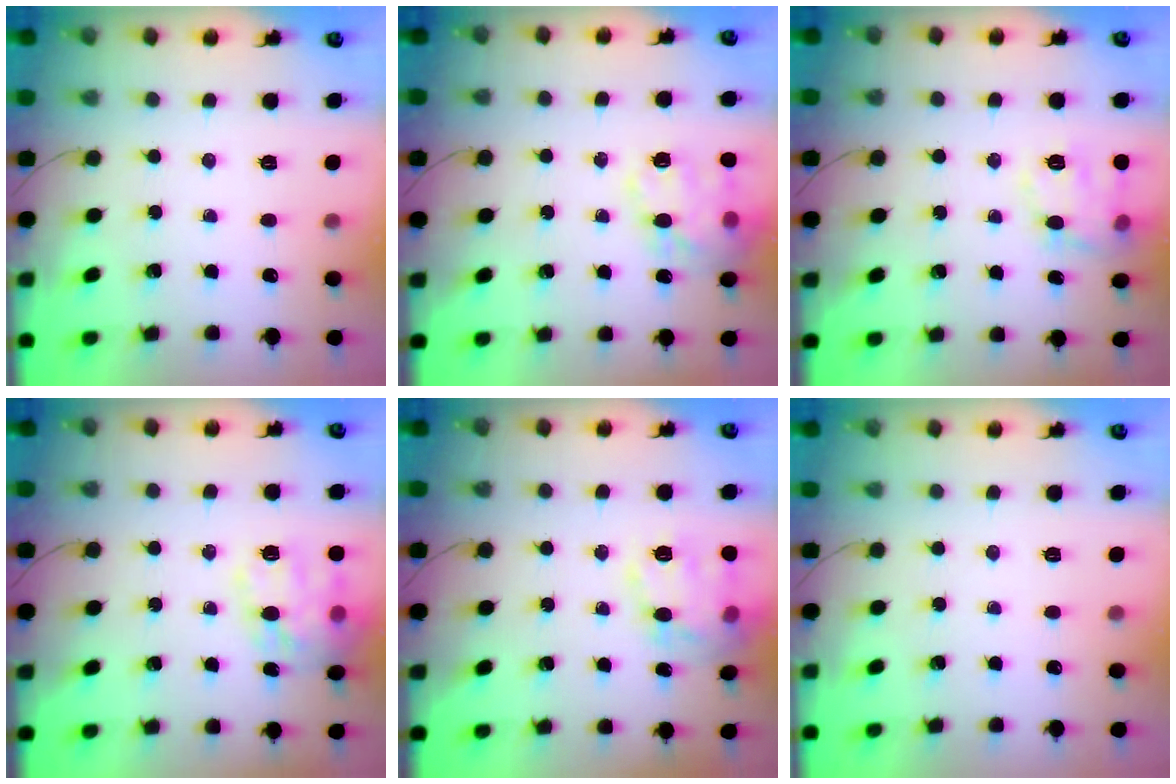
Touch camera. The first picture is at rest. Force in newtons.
{"total": 16.5, "press": 16.3, "slide": 2.5}
{"total": 11.8, "press": 11.8, "slide": 0.6}
{"total": 15.5, "press": 15.5, "slide": 0.9}
{"total": 13.1, "press": 13.1, "slide": 0.4}
{"total": 0.0}